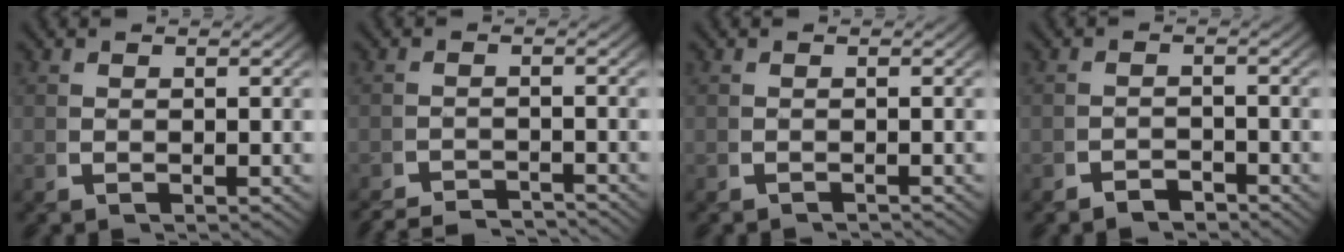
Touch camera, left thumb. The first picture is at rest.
{"total": 3.2, "force": [-3.2, 0.1, -0.2], "torque": [0.013, -0.008, -0.059]}
{"total": 1.2, "force": [-1.2, 0.0, -0.2], "torque": [0.002, -0.002, -0.020]}
{"total": 2.0, "force": [-1.9, 0.2, -0.3], "torque": [0.010, -0.004, -0.036]}